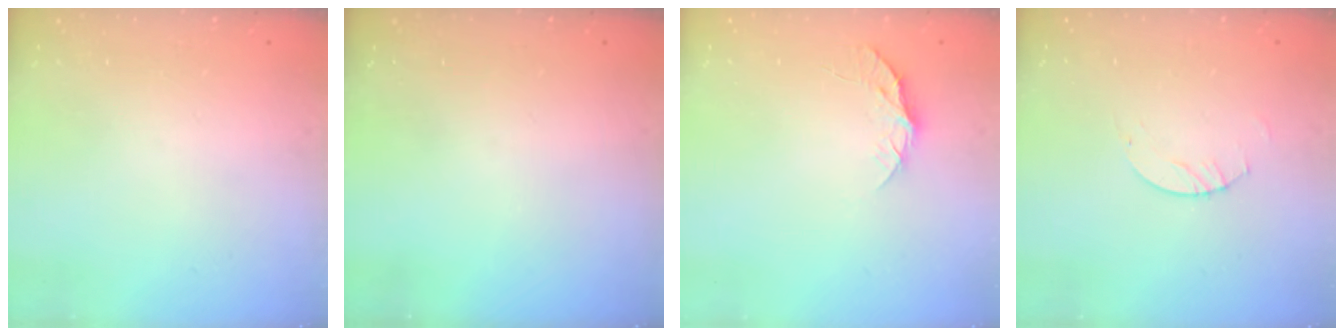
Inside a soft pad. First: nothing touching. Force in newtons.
{"total": 0.0}
{"total": 8.1, "press": 8.1, "slide": 0.7}
{"total": 2.0, "press": 2.0, "slide": 0.2}